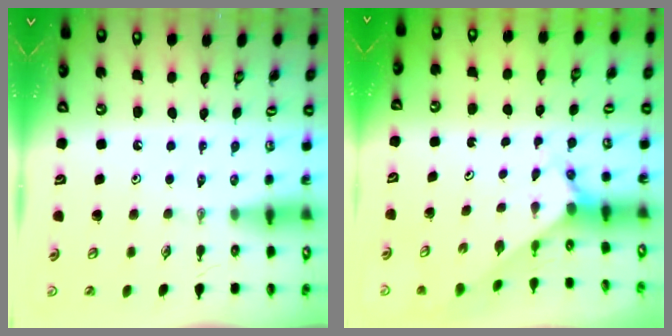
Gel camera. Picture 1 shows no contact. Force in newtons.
{"total": 2.0, "press": 2.0, "slide": 0.2}